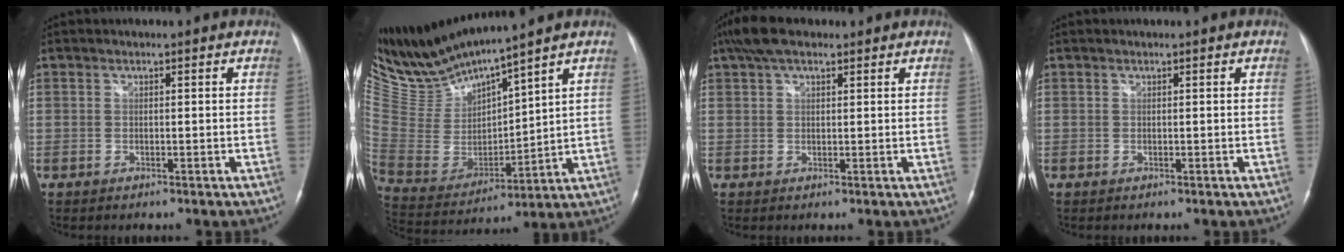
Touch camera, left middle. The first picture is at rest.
{"total": 12.6, "force": [12.1, -0.4, 3.7], "torque": [-0.094, -0.011, 0.258]}
{"total": 5.7, "force": [4.0, 2.3, 3.4], "torque": [-0.073, 0.026, 0.074]}
{"total": 0.0}